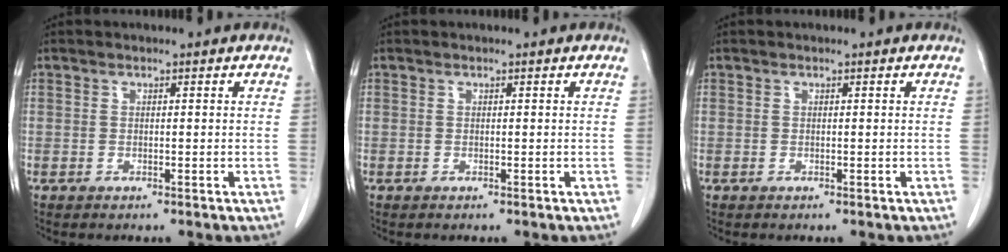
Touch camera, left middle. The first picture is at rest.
{"total": 0.0}
{"total": 0.0}